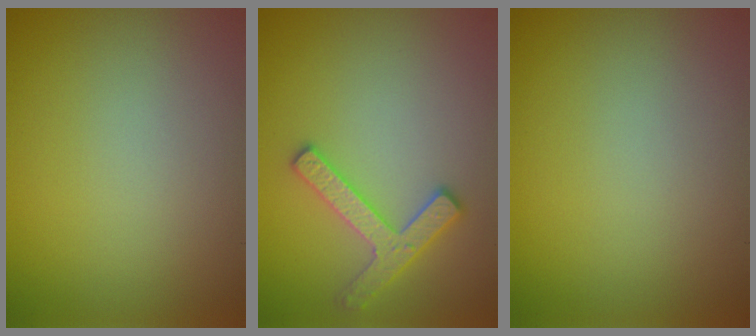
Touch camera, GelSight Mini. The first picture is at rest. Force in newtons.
{"total": 2.8, "press": 2.8, "slide": 0.3}
{"total": 0.0}